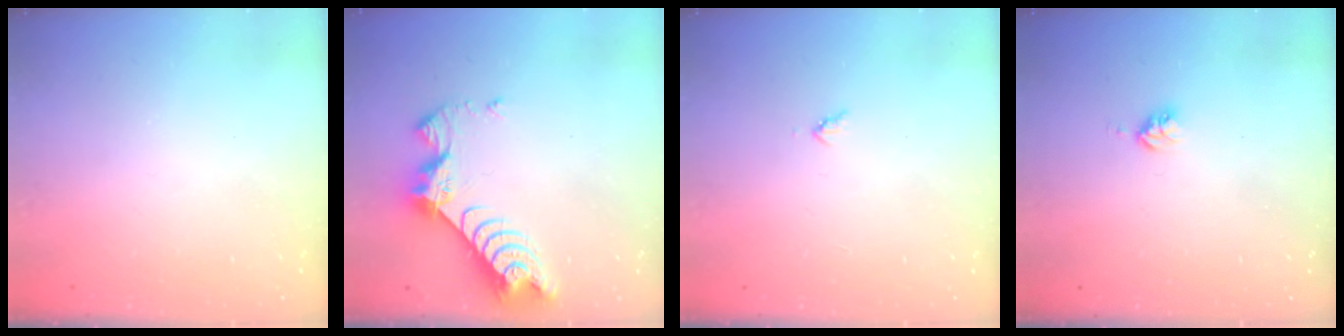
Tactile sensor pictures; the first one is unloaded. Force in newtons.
{"total": 9.3, "press": 9.2, "slide": 0.8}
{"total": 3.0, "press": 3.0, "slide": 0.3}
{"total": 3.7, "press": 3.7, "slide": 0.5}